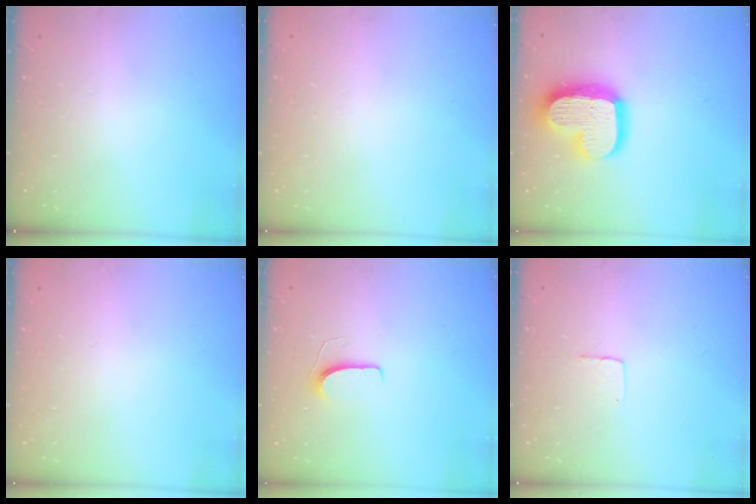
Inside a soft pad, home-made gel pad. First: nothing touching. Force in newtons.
{"total": 0.0}
{"total": 19.0, "press": 19.0, "slide": 1.6}
{"total": 0.0}
{"total": 5.8, "press": 5.7, "slide": 0.4}
{"total": 2.7, "press": 2.7, "slide": 0.1}